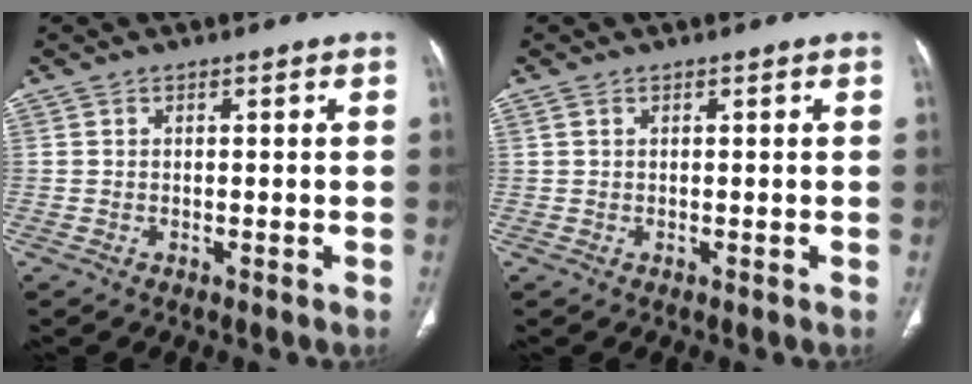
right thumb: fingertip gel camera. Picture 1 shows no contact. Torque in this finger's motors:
{"motor_torque": [0.23, 0.23, 0.16, -0.16, 0.08]}